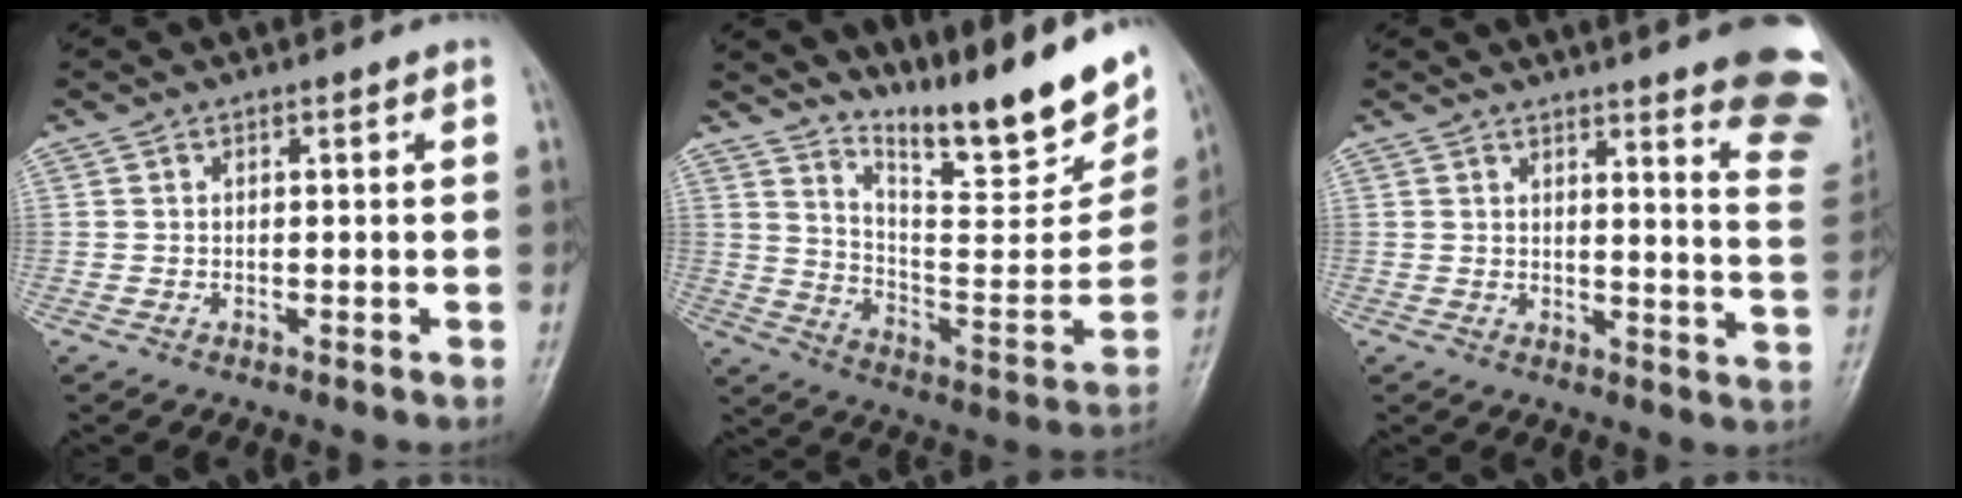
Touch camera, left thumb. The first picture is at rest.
{"total": 22.4, "force": [16.4, 4.9, 14.4], "torque": [-0.185, -0.097, 0.262]}
{"total": 15.9, "force": [12.0, 2.1, 10.3], "torque": [-0.097, -0.095, 0.123]}